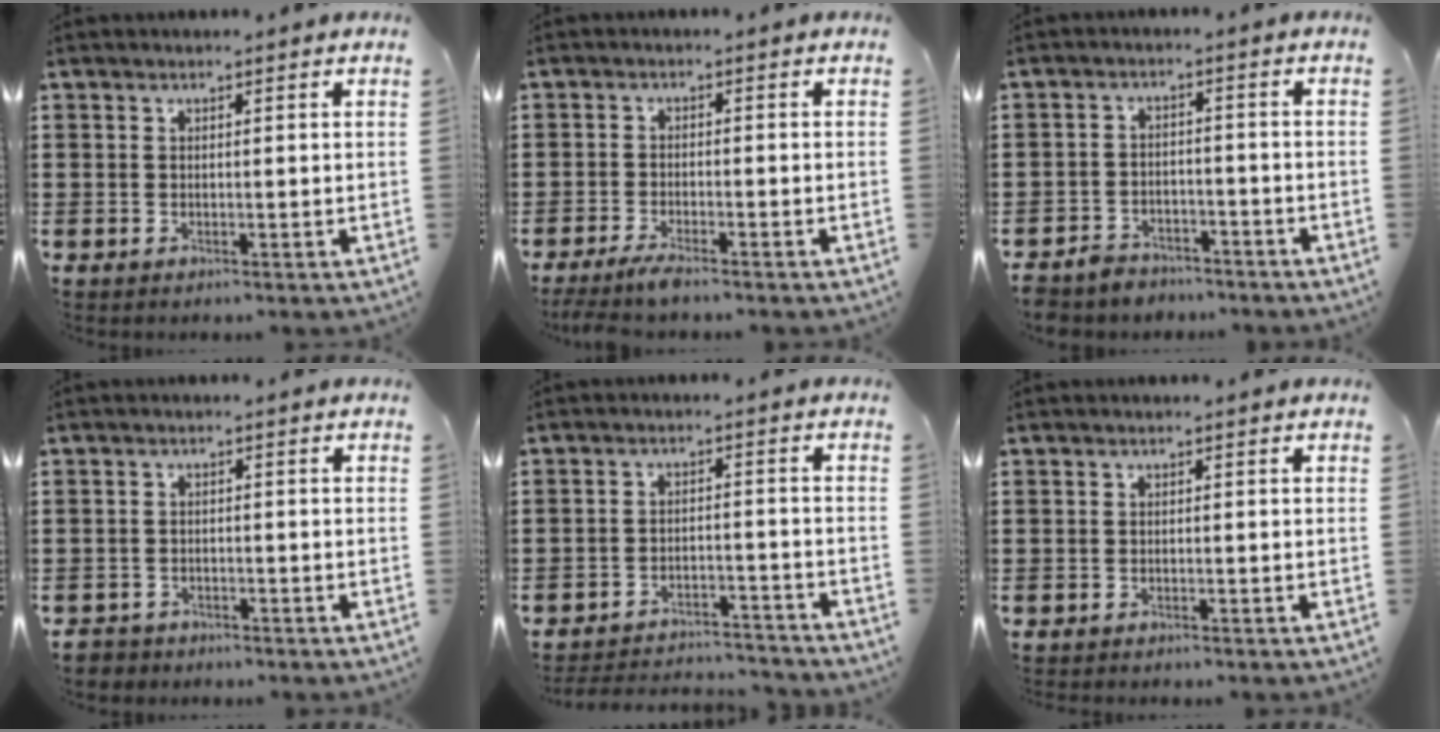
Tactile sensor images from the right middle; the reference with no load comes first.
{"total": 2.4, "force": [-2.0, 0.0, 1.4], "torque": [-0.039, -0.006, -0.042]}
{"total": 3.6, "force": [-3.5, 0.9, 0.1], "torque": [-0.015, 0.002, -0.074]}
{"total": 1.8, "force": [-1.7, 0.5, -0.2], "torque": [-0.003, 0.002, -0.041]}
{"total": 3.8, "force": [-3.7, 0.4, 0.4], "torque": [-0.017, 0.003, -0.083]}
{"total": 0.6, "force": [-0.6, 0.0, 0.0], "torque": [-0.001, 0.001, -0.013]}